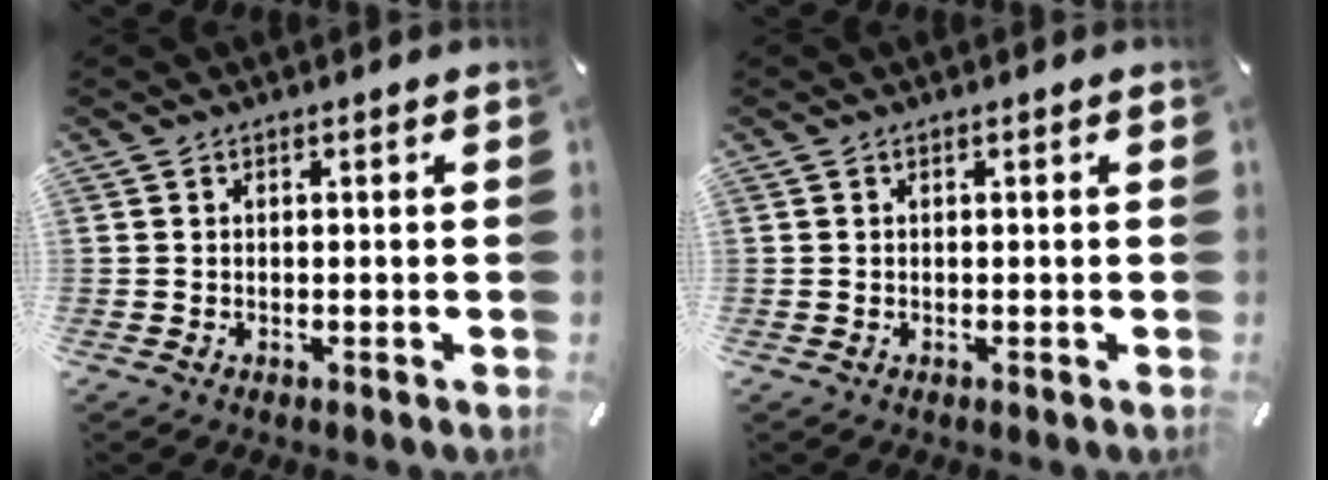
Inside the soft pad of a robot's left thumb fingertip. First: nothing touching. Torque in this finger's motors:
{"motor_torque": [0.00, 0.00, 0.02, -0.02, 0.01]}